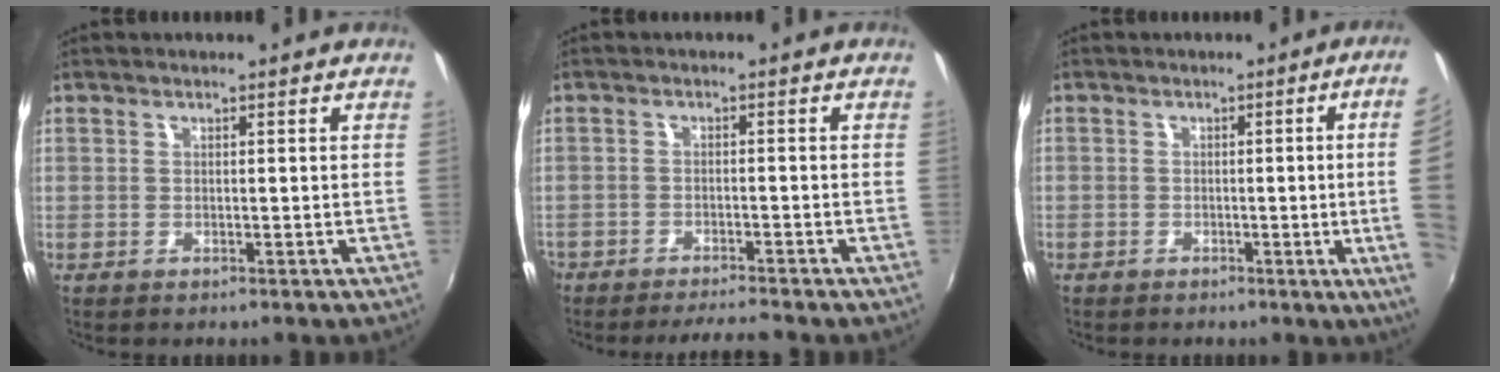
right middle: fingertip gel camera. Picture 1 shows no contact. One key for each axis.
{"total": 5.5, "fx": -5.1, "fy": 0.7, "fz": 1.9, "tx": -0.056, "ty": -0.003, "tz": -0.081}
{"total": 10.4, "fx": -0.4, "fy": -0.4, "fz": 10.4, "tx": -0.101, "ty": 0.000, "tz": -0.005}